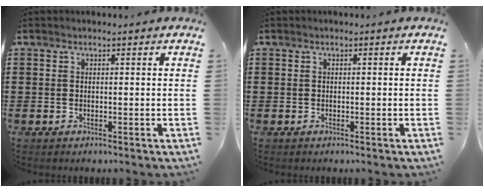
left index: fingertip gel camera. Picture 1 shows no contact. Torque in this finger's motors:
{"motor_torque": [-0.04, -0.02, -0.02, -0.01]}